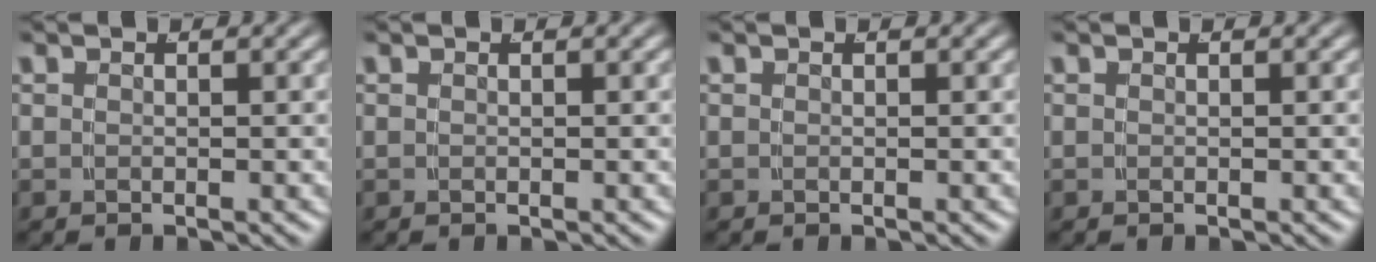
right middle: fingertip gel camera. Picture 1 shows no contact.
{"total": 0.0}
{"total": 0.0}
{"total": 0.0}